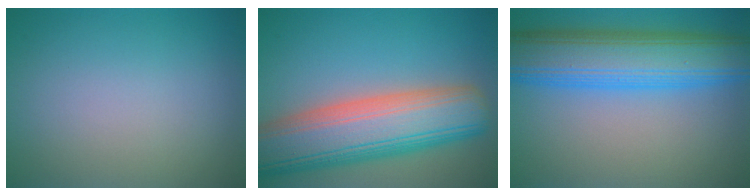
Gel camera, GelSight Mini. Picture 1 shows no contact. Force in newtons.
{"total": 12.1, "press": 12.0, "slide": 1.3}
{"total": 10.4, "press": 10.4, "slide": 0.4}